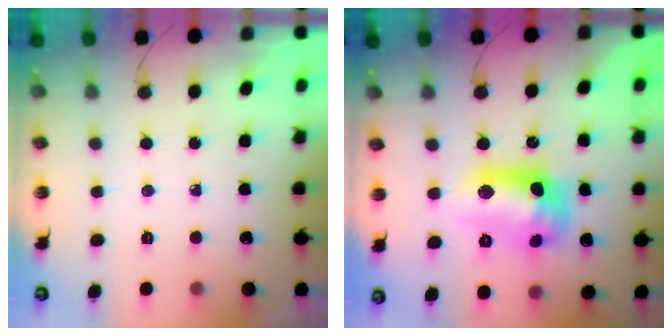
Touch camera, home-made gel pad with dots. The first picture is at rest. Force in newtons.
{"total": 14.1, "press": 14.1, "slide": 1.3}